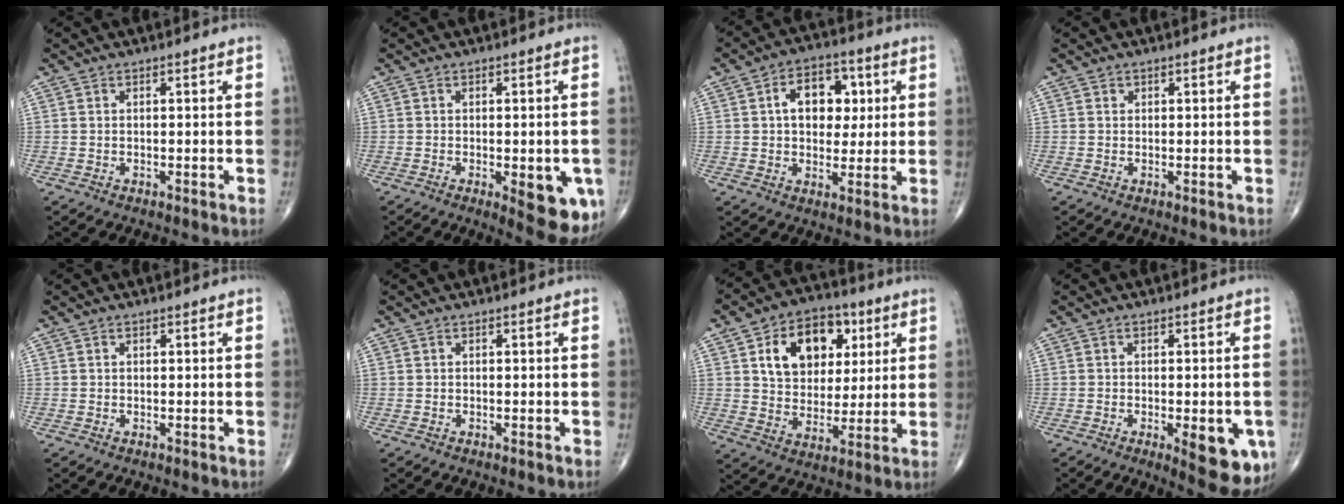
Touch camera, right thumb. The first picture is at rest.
{"total": 10.0, "force": [-2.9, 3.8, 8.8], "torque": [-0.087, -0.013, -0.027]}
{"total": 11.0, "force": [2.3, 7.4, 7.8], "torque": [-0.075, 0.008, 0.034]}
{"total": 0.6, "force": [0.2, 0.5, 0.1], "torque": [0.002, 0.000, 0.004]}
{"total": 0.0}
{"total": 0.0}
{"total": 16.0, "force": [5.6, 11.4, 9.8], "torque": [-0.113, -0.008, 0.093]}
{"total": 10.7, "force": [-3.3, 3.9, 9.4], "torque": [-0.099, -0.013, -0.032]}